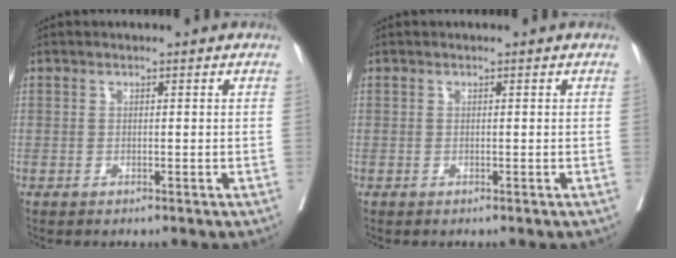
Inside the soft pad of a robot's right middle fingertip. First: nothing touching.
{"total": 0.0}